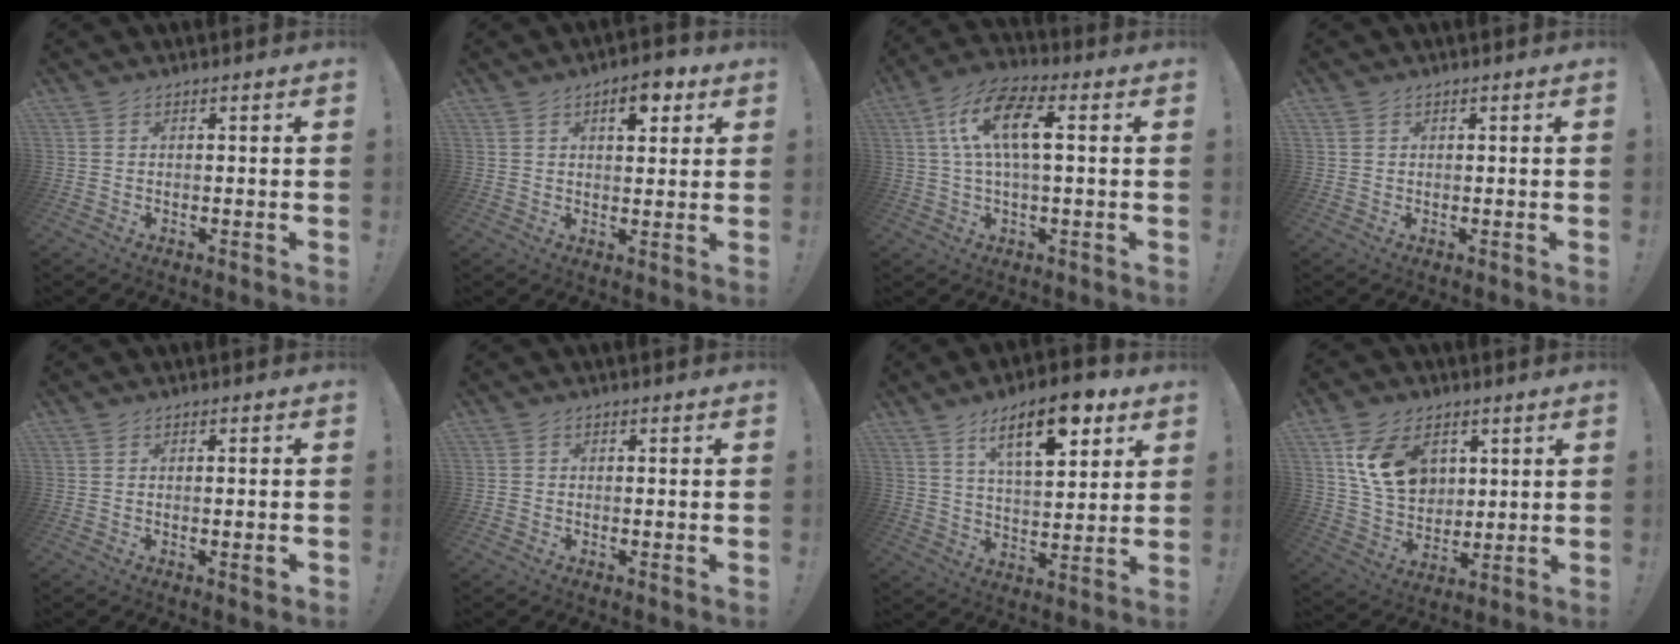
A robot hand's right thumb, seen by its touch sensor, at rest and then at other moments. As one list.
[{"total": 7.5, "force": [3.8, 3.8, 5.2], "torque": [-0.054, -0.011, 0.059]}, {"total": 12.9, "force": [2.6, 4.7, 11.7], "torque": [-0.221, 0.012, 0.045]}, {"total": 0.8, "force": [0.5, 0.6, 0.2], "torque": [-0.001, -0.001, 0.010]}, {"total": 1.9, "force": [-0.6, -0.1, 1.8], "torque": [-0.022, -0.003, -0.012]}, {"total": 0.9, "force": [-0.4, 0.7, 0.5], "torque": [-0.009, 0.003, -0.006]}, {"total": 15.3, "force": [8.5, 5.8, 11.3], "torque": [-0.169, -0.036, 0.138]}, {"total": 14.9, "force": [5.8, 10.8, 8.4], "torque": [-0.142, -0.011, 0.117]}]